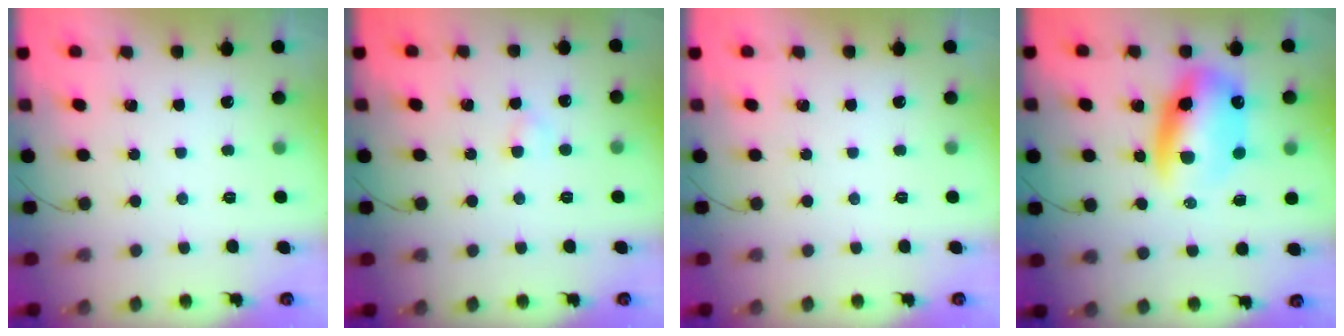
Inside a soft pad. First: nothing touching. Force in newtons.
{"total": 2.6, "press": 2.3, "slide": 1.0}
{"total": 0.0}
{"total": 12.6, "press": 12.2, "slide": 3.0}